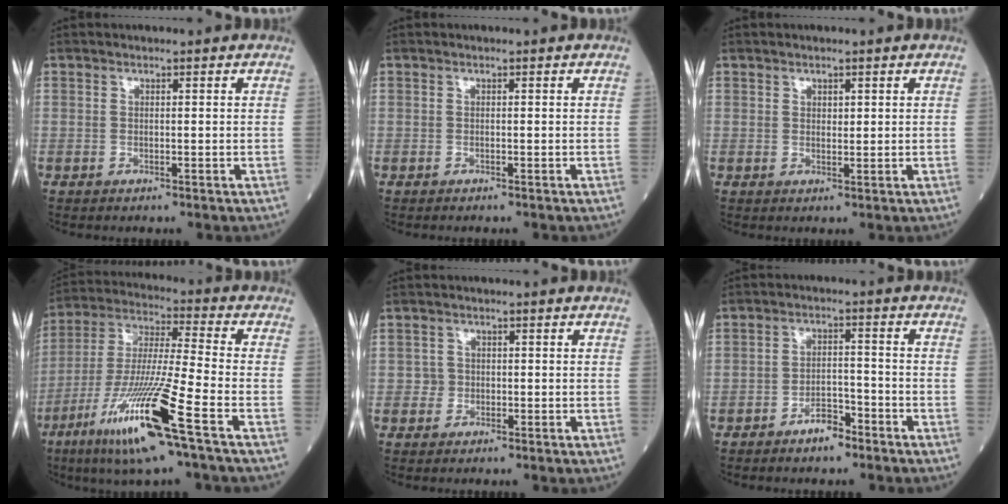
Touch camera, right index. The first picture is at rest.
{"total": 0.6, "force": [-0.5, 0.0, 0.2], "torque": [-0.008, -0.003, -0.008]}
{"total": 1.0, "force": [0.5, 0.6, 0.6], "torque": [-0.007, -0.005, 0.009]}
{"total": 17.3, "force": [-8.8, -0.4, 14.9], "torque": [-0.321, -0.039, -0.167]}
{"total": 1.2, "force": [-0.4, 1.1, 0.0], "torque": [0.005, 0.006, -0.008]}
{"total": 4.1, "force": [-3.2, 1.4, 2.2], "torque": [-0.040, 0.004, -0.055]}